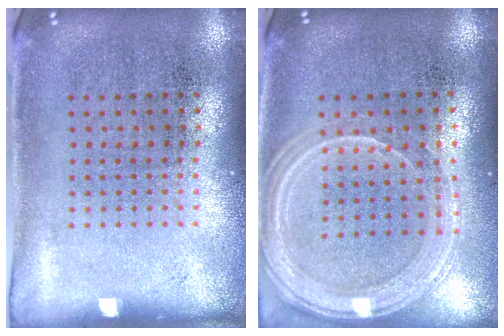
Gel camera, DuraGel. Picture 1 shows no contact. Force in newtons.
{"total": 1.4, "press": 1.4, "slide": 0.2}